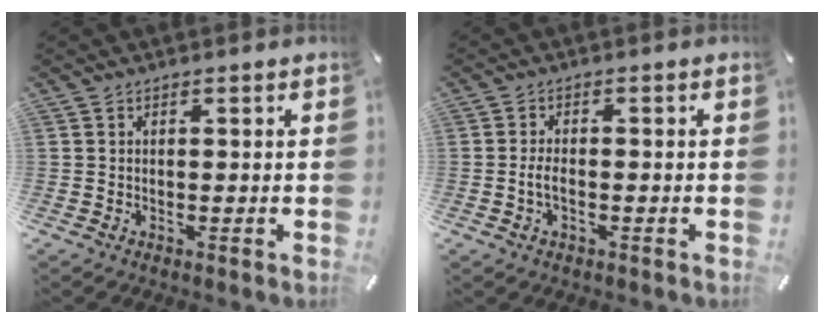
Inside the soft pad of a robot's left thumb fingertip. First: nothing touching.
{"total": 3.3, "force": [-0.9, 1.8, 2.7], "torque": [-0.054, 0.004, -0.017]}